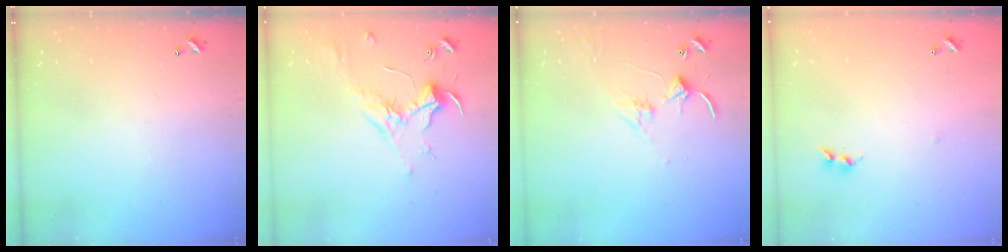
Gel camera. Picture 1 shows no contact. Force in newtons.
{"total": 1.8, "press": 1.6, "slide": 0.7}
{"total": 2.8, "press": 2.8, "slide": 0.4}
{"total": 7.6, "press": 7.6, "slide": 0.4}